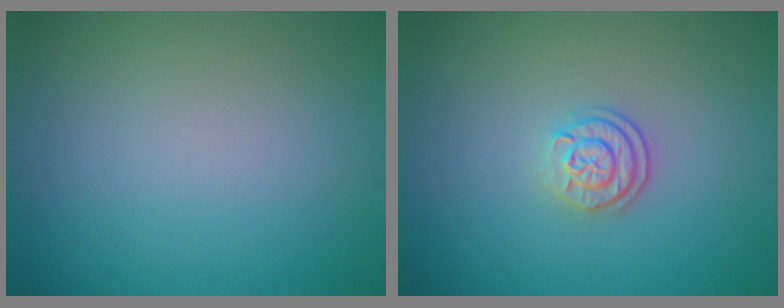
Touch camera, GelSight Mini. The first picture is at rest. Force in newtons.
{"total": 2.3, "press": 1.9, "slide": 1.2}